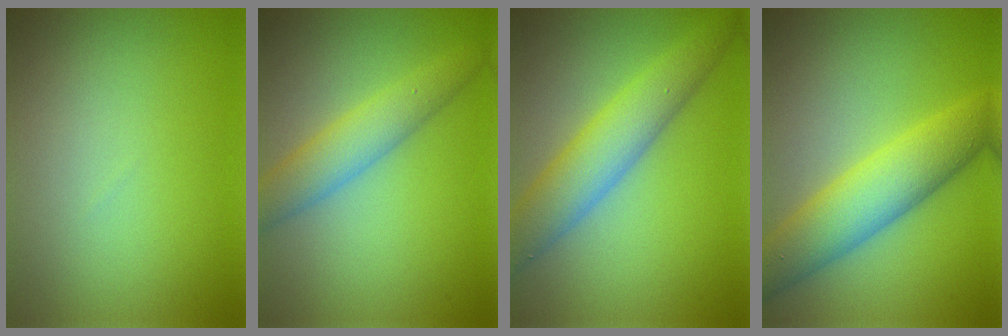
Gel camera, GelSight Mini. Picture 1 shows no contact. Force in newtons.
{"total": 4.0, "press": 4.0, "slide": 0.1}
{"total": 5.6, "press": 5.6, "slide": 0.1}
{"total": 6.6, "press": 6.6, "slide": 0.2}